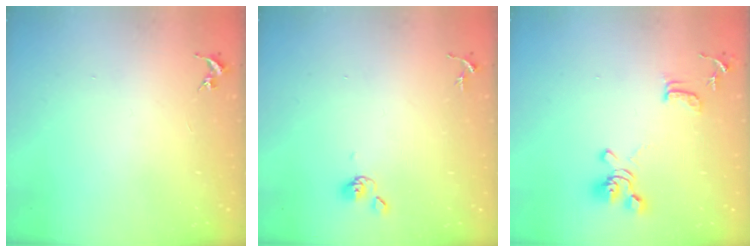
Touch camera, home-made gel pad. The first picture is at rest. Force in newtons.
{"total": 4.4, "press": 4.3, "slide": 0.8}
{"total": 13.0, "press": 12.9, "slide": 1.6}